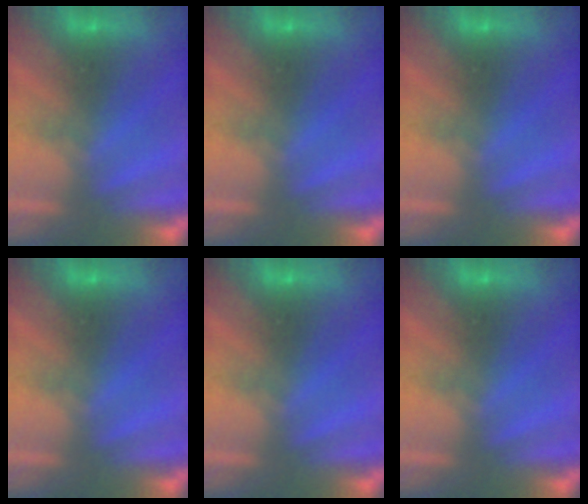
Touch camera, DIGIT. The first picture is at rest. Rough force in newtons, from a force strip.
{"total": 0.0}
{"total": 0.0}
{"total": 0.0}
{"total": 0.0}
{"total": 0.0}